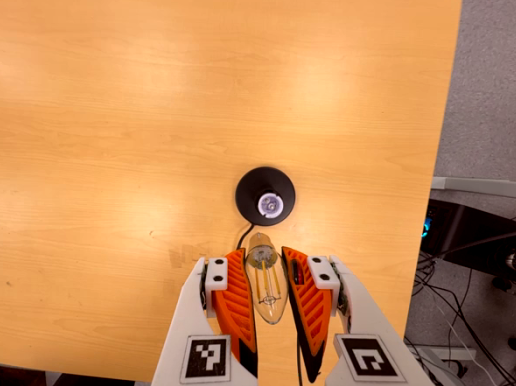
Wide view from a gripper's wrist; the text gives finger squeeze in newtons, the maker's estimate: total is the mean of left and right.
{"total": 21.1, "left": 23.0, "right": 19.2}